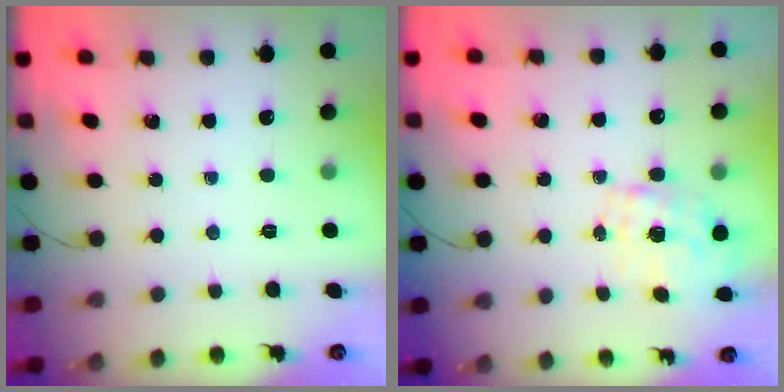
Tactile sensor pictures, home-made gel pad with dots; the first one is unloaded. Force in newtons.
{"total": 1.6, "press": 1.4, "slide": 0.8}